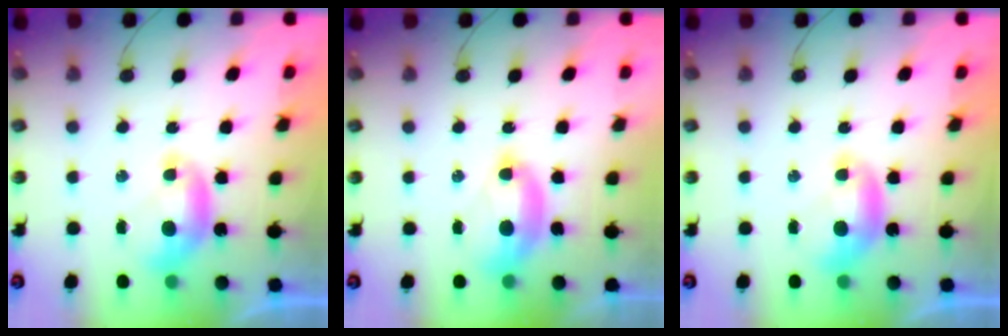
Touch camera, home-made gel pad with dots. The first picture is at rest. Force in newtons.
{"total": 2.5, "press": 2.4, "slide": 0.6}
{"total": 0.0}